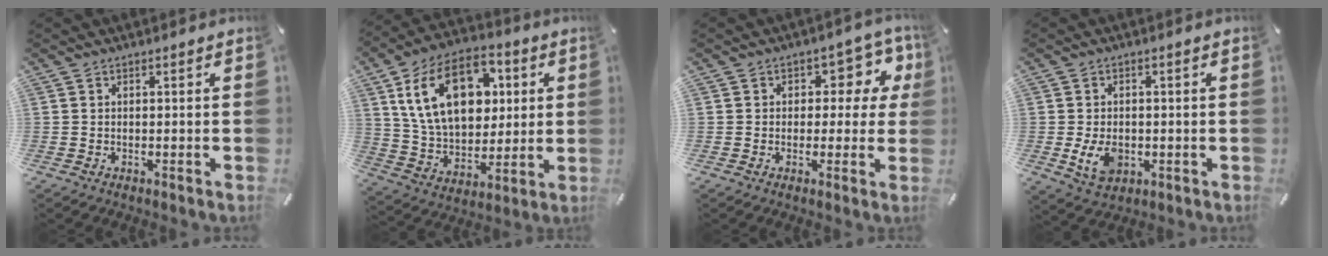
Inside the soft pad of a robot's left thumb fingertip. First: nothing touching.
{"total": 20.6, "force": [6.4, 14.1, 13.7], "torque": [-0.253, -0.008, 0.112]}
{"total": 8.2, "force": [2.6, 5.9, 5.1], "torque": [-0.054, -0.014, 0.039]}
{"total": 6.6, "force": [-1.1, 4.8, 4.4], "torque": [-0.085, -0.006, -0.021]}